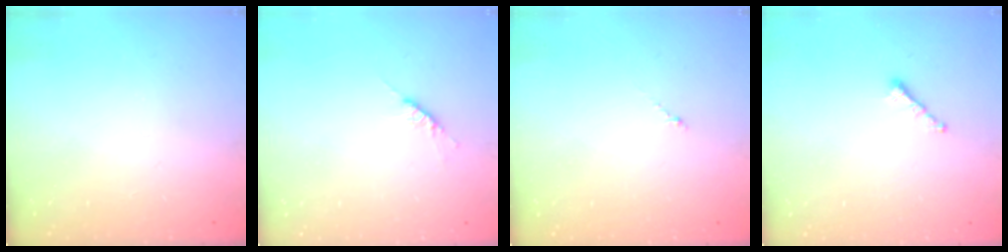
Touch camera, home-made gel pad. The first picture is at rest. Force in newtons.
{"total": 4.7, "press": 4.6, "slide": 0.5}
{"total": 0.7, "press": 0.6, "slide": 0.4}
{"total": 1.6, "press": 1.5, "slide": 0.5}